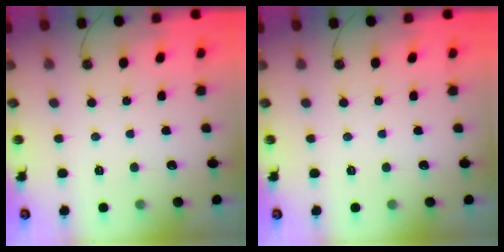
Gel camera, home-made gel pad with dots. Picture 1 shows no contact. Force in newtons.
{"total": 0.0}